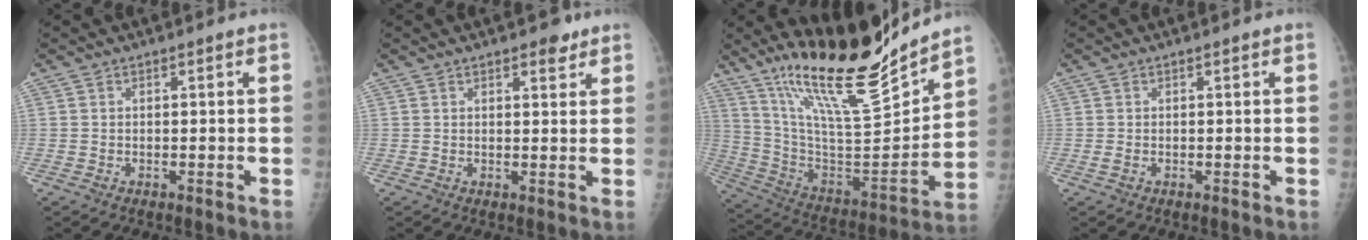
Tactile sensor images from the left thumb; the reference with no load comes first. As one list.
[{"total": 3.0, "force": [2.1, 1.3, 1.7], "torque": [-0.010, -0.010, 0.026]}, {"total": 23.8, "force": [19.0, 4.1, 13.7], "torque": [-0.201, -0.107, 0.330]}, {"total": 0.9, "force": [0.0, 0.5, 0.7], "torque": [-0.016, 0.001, 0.002]}]